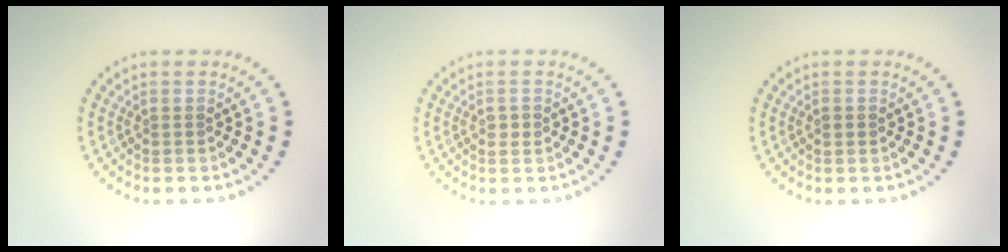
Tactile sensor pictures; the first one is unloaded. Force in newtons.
{"total": 1.0, "press": 1.0, "slide": 0.2}
{"total": 0.8, "press": 0.8, "slide": 0.0}